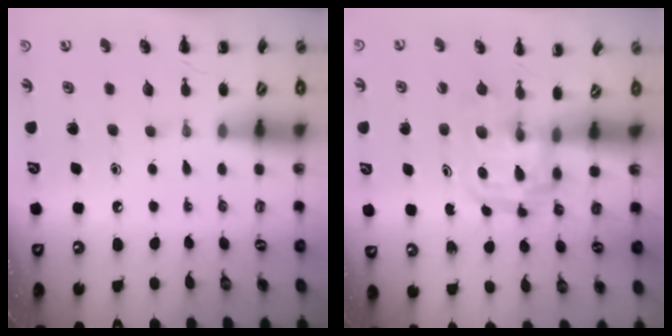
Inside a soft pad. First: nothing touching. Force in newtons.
{"total": 2.7, "press": 2.7, "slide": 0.3}